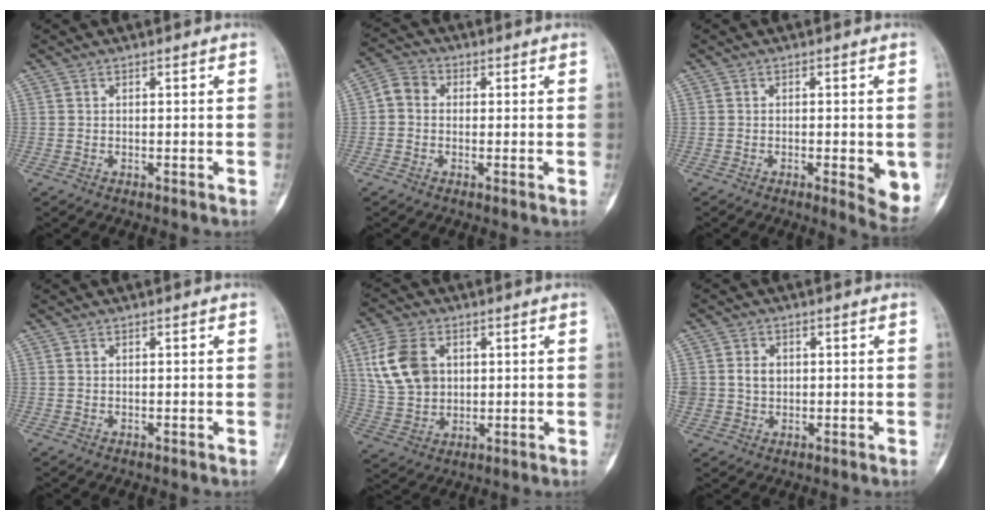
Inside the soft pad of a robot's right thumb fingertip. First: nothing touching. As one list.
[{"total": 4.6, "force": [0.0, 4.0, 2.3], "torque": [-0.029, 0.013, -0.012]}, {"total": 6.6, "force": [-1.5, 2.3, 6.0], "torque": [-0.061, -0.012, -0.015]}, {"total": 0.0}, {"total": 11.9, "force": [3.1, 8.7, 7.6], "torque": [-0.132, -0.003, 0.066]}, {"total": 4.5, "force": [0.4, 3.8, 2.3], "torque": [-0.025, 0.000, 0.009]}]